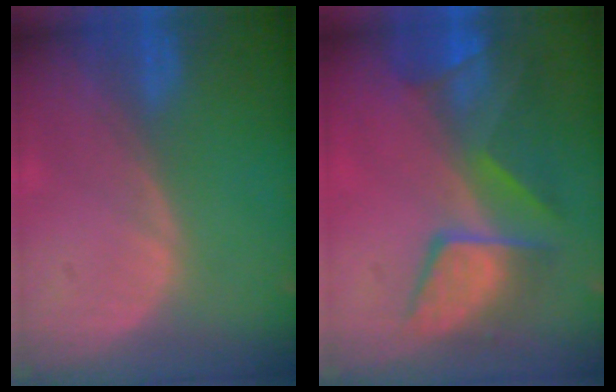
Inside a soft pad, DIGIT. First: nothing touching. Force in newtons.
{"total": 9.4, "press": 8.6, "slide": 3.8}